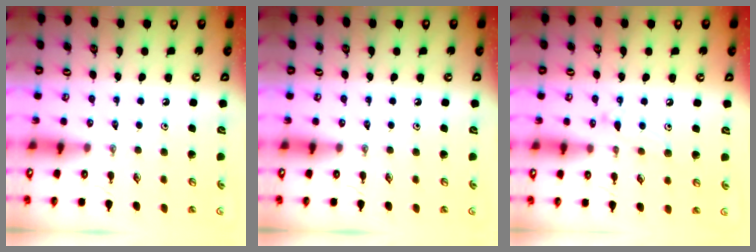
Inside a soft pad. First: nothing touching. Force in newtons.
{"total": 0.0}
{"total": 8.2, "press": 8.1, "slide": 0.6}